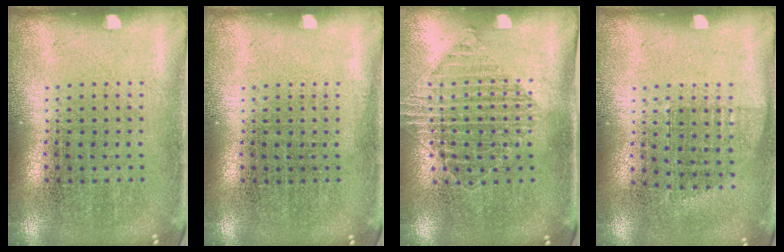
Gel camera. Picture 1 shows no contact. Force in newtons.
{"total": 0.0}
{"total": 1.3, "press": 1.2, "slide": 0.5}
{"total": 0.7, "press": 0.6, "slide": 0.4}